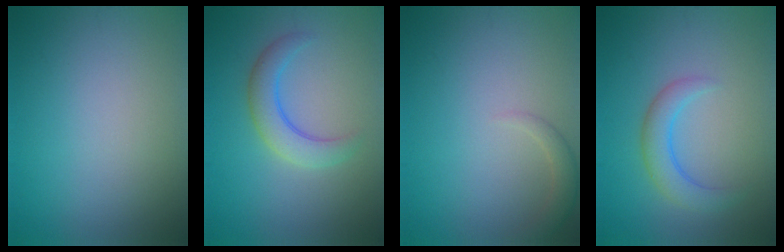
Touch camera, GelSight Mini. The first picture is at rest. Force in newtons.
{"total": 3.4, "press": 3.4, "slide": 0.1}
{"total": 1.6, "press": 1.6, "slide": 0.0}
{"total": 2.9, "press": 2.9, "slide": 0.3}